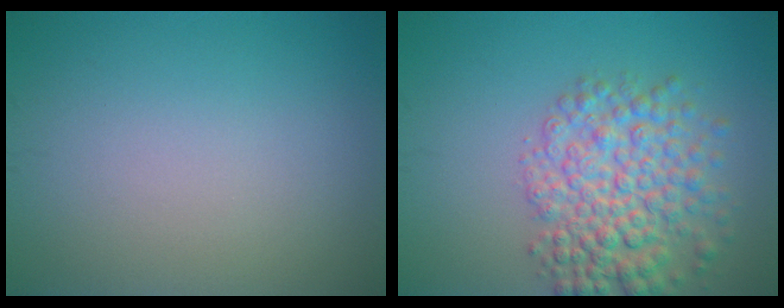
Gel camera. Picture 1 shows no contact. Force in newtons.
{"total": 6.5, "press": 6.5, "slide": 0.2}